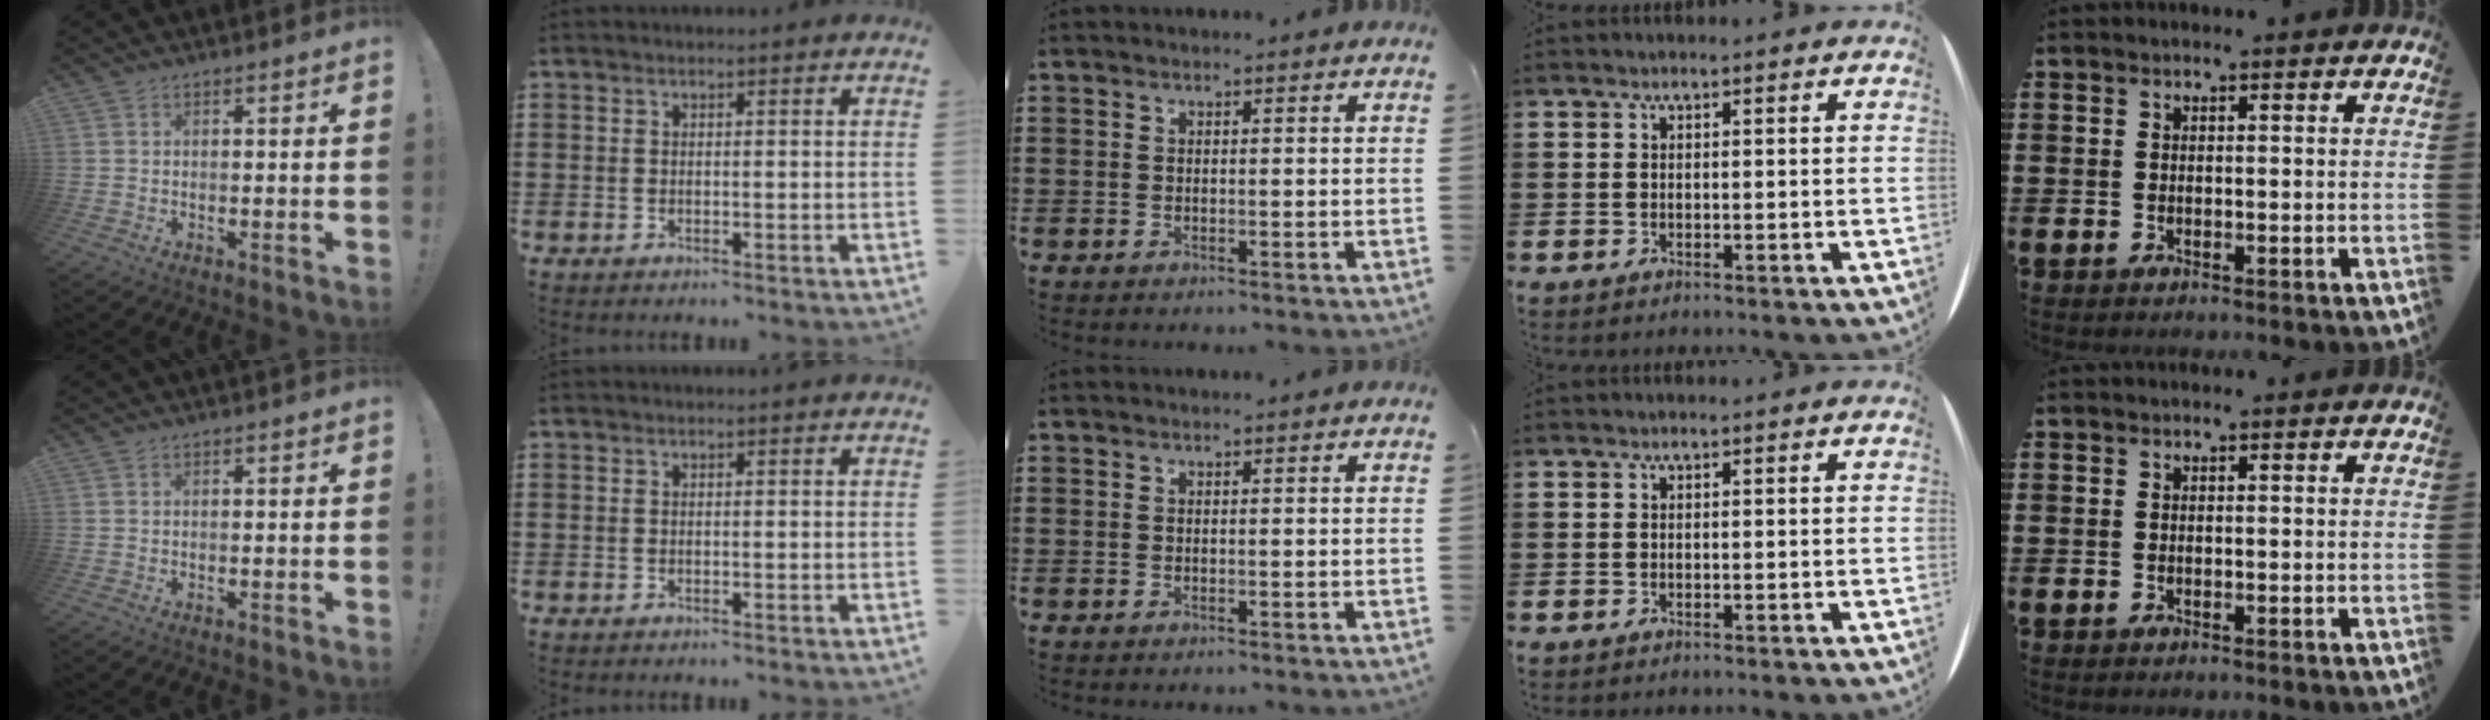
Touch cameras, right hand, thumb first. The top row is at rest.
{}